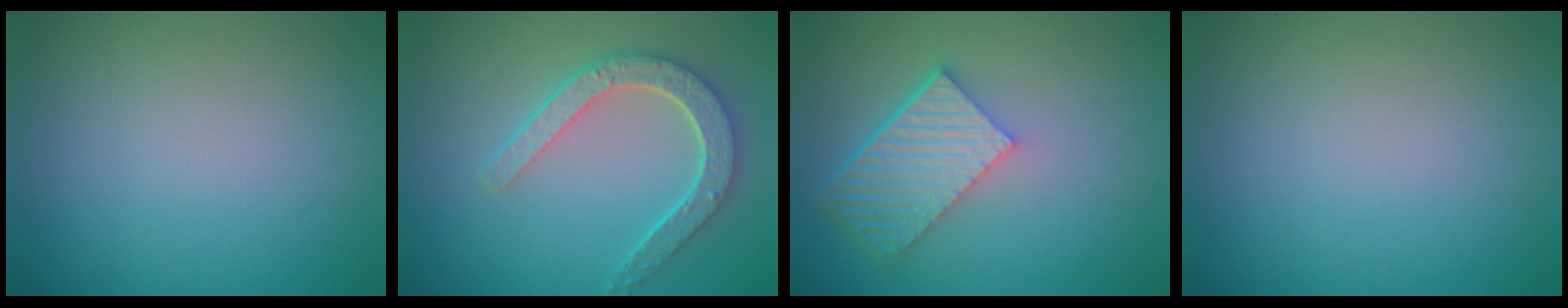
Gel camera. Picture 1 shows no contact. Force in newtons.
{"total": 4.7, "press": 3.8, "slide": 2.8}
{"total": 5.9, "press": 4.2, "slide": 4.2}
{"total": 0.0}